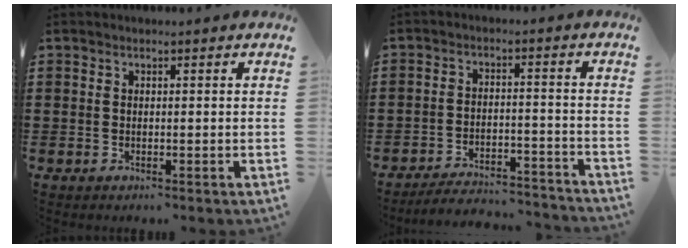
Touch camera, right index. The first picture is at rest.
{"total": 4.8, "force": [-4.7, 0.2, 0.8], "torque": [-0.024, -0.004, -0.097]}